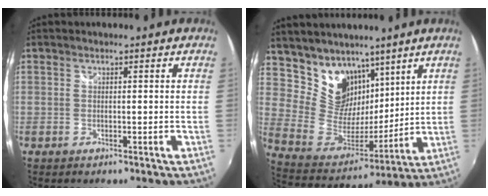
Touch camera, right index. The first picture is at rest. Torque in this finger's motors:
{"motor_torque": [0.07, 0.40, 0.11, 0.01]}